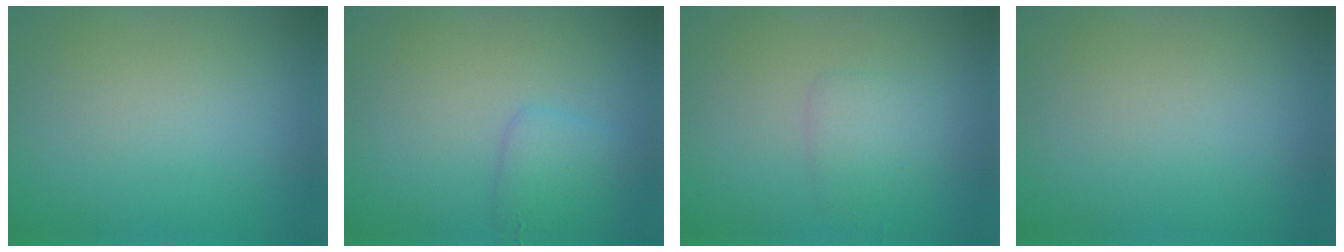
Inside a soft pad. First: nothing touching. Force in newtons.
{"total": 2.0, "press": 2.0, "slide": 0.0}
{"total": 1.7, "press": 1.7, "slide": 0.0}
{"total": 0.0}